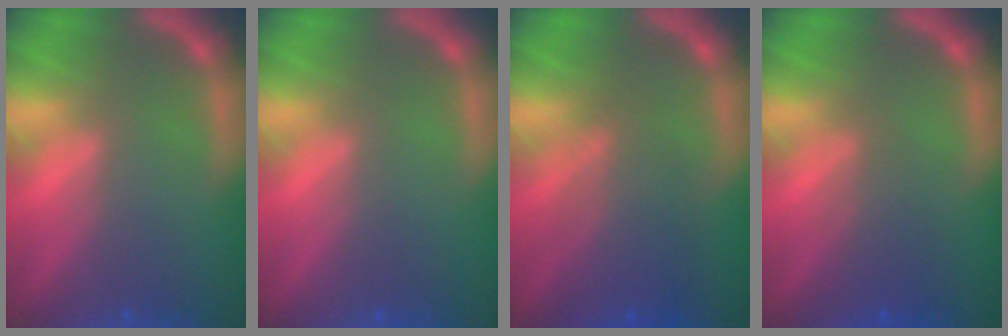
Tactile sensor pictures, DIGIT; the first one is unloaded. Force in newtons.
{"total": 0.0}
{"total": 5.1}
{"total": 2.5}